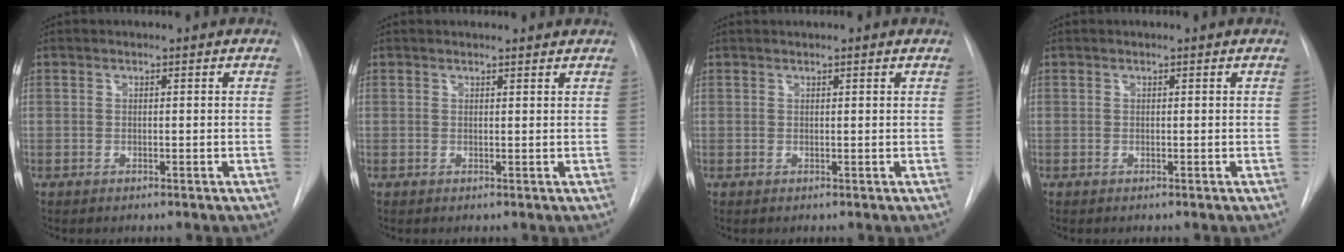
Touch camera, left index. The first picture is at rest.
{"total": 3.1, "force": [3.0, 0.6, 0.4], "torque": [-0.009, 0.009, 0.028]}
{"total": 1.6, "force": [1.3, 0.1, 0.8], "torque": [-0.011, 0.016, 0.016]}
{"total": 0.0}